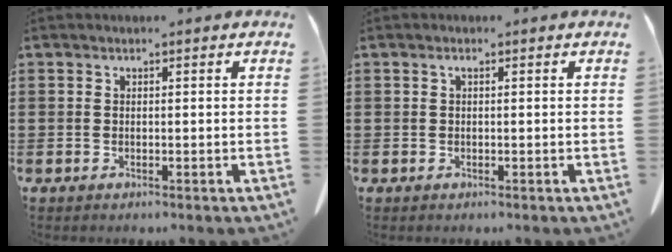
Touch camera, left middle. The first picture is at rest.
{"total": 0.7, "force": [0.1, 0.1, 0.7], "torque": [-0.015, -0.001, 0.003]}